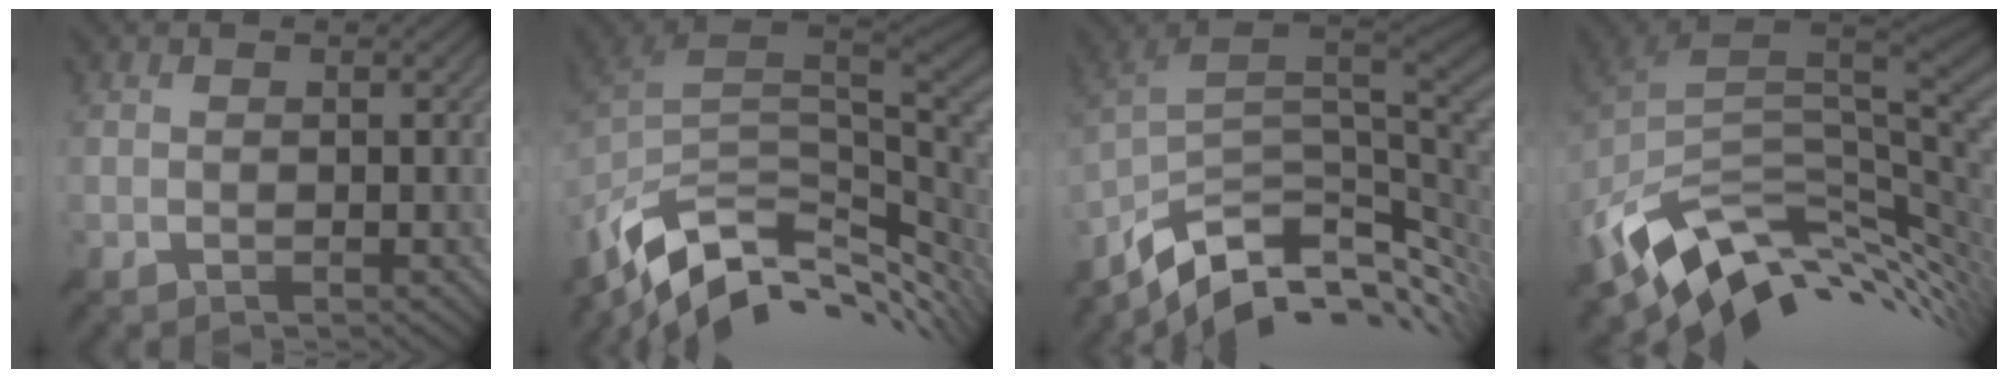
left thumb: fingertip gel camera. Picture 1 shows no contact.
{"total": 12.9, "force": [-4.8, 7.1, 9.6], "torque": [-0.217, -0.021, -0.079]}
{"total": 11.8, "force": [-5.8, 5.9, 8.3], "torque": [-0.185, -0.015, -0.093]}
{"total": 14.2, "force": [-2.9, 8.6, 10.9], "torque": [-0.236, -0.023, -0.039]}